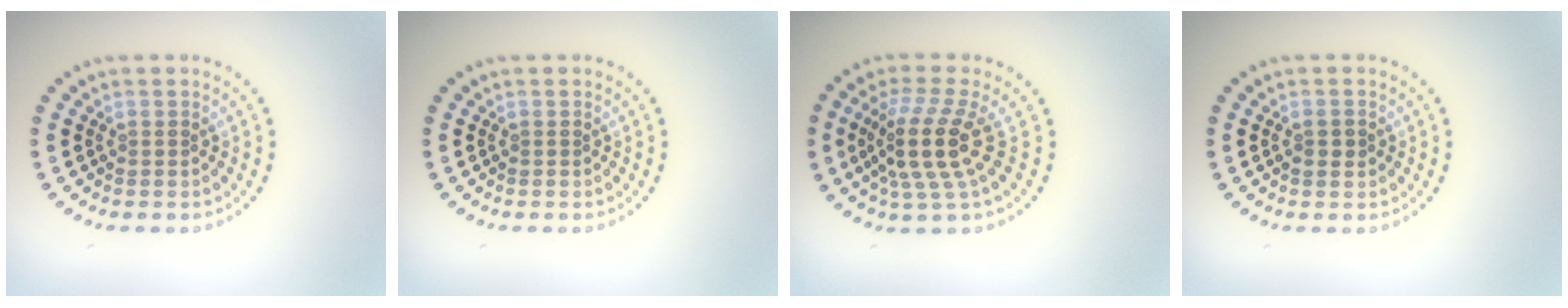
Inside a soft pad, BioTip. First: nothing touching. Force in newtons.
{"total": 0.0}
{"total": 4.9, "press": 3.6, "slide": 3.3}
{"total": 1.2, "press": 1.2, "slide": 0.2}